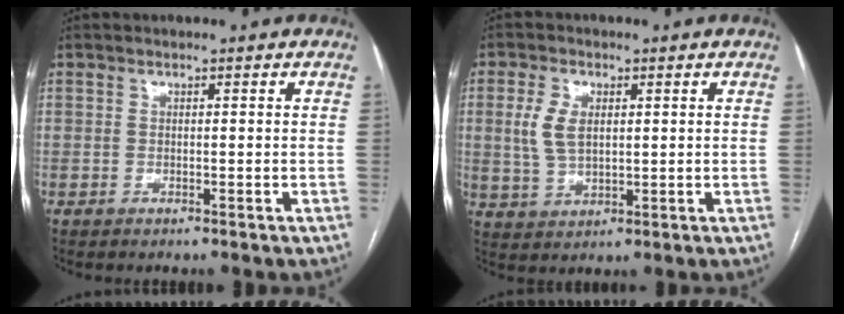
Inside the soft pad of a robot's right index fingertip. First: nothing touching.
{"total": 5.8, "force": [1.2, 3.3, 4.6], "torque": [-0.108, 0.009, 0.030]}